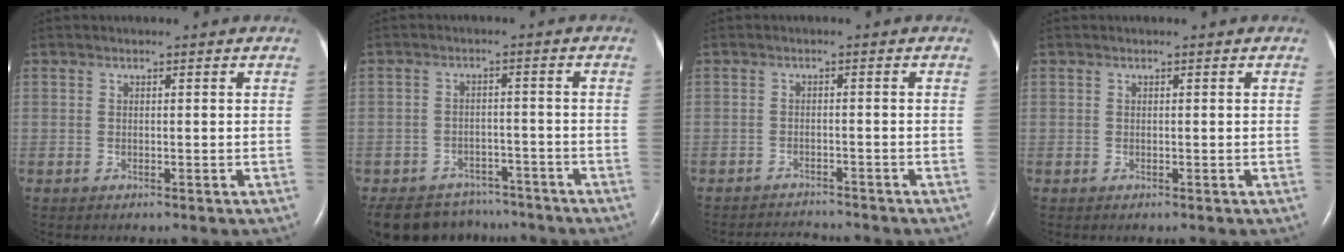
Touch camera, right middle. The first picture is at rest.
{"total": 11.7, "force": [-10.3, 5.2, 2.2], "torque": [-0.044, 0.005, -0.138]}
{"total": 5.0, "force": [-5.0, 0.1, 0.4], "torque": [-0.010, -0.009, -0.078]}
{"total": 0.0}